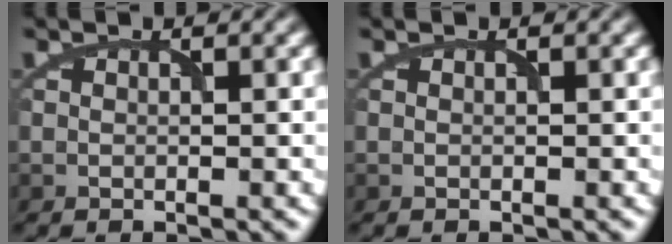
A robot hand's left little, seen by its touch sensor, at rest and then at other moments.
{"total": 0.0}